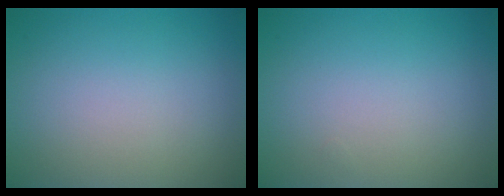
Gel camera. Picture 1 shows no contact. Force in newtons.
{"total": 0.0}